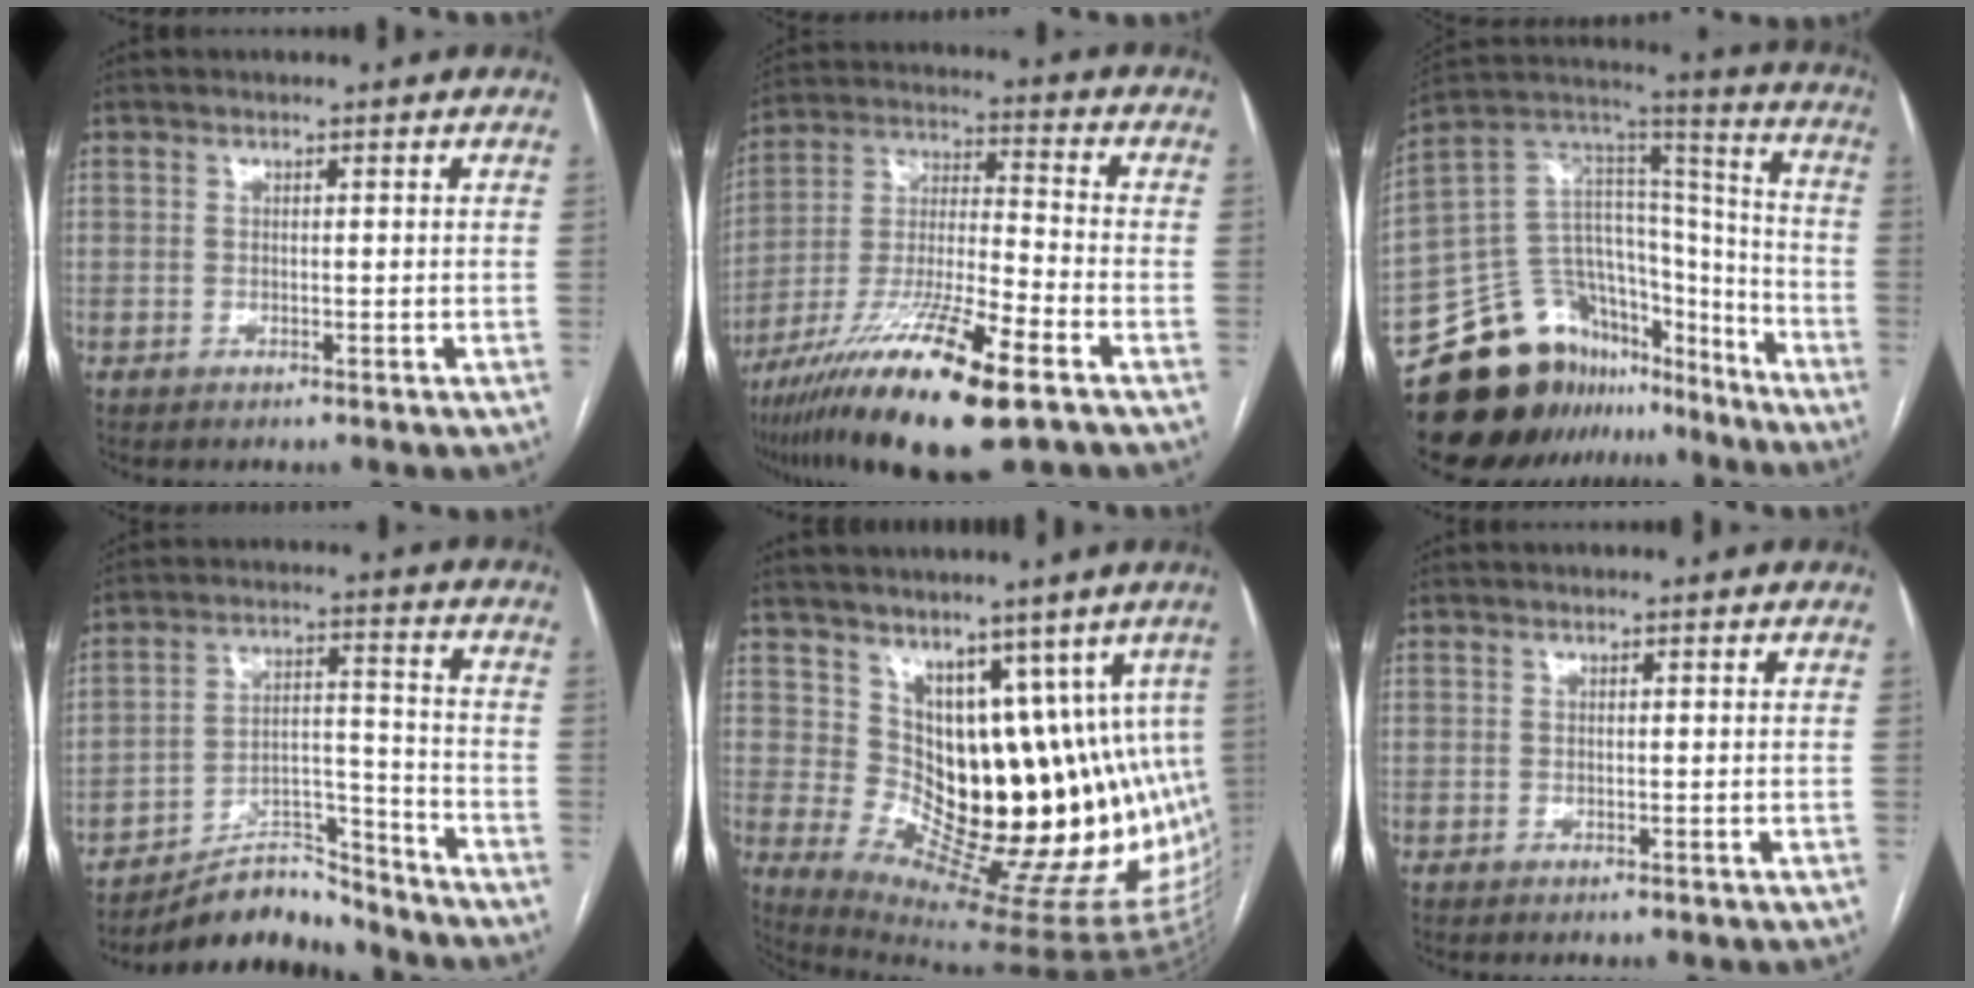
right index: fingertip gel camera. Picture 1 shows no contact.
{"total": 19.5, "force": [-11.4, 2.1, 15.6], "torque": [-0.292, -0.038, -0.202]}
{"total": 23.8, "force": [-18.6, 12.1, 8.5], "torque": [-0.168, 0.067, -0.301]}
{"total": 9.1, "force": [-8.8, 2.2, 0.7], "torque": [0.001, 0.044, -0.152]}
{"total": 16.7, "force": [6.8, 6.9, 13.6], "torque": [-0.174, -0.008, 0.109]}
{"total": 0.0}